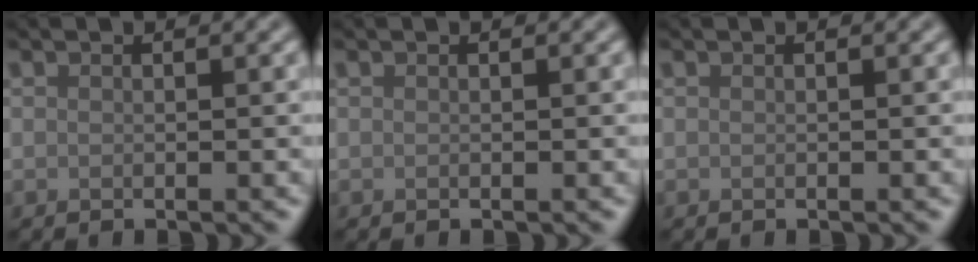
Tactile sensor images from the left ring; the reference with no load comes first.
{"total": 0.0}
{"total": 0.0}